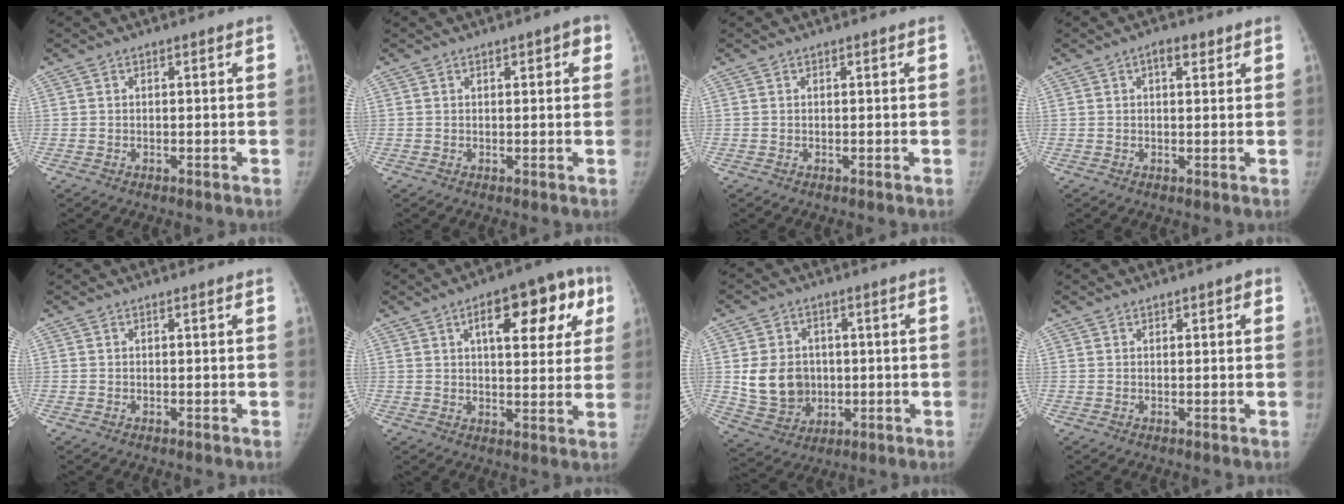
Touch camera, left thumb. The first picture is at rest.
{"total": 3.3, "force": [1.4, 1.4, 2.6], "torque": [-0.017, 0.000, 0.013]}
{"total": 0.0}
{"total": 3.2, "force": [1.6, 1.5, 2.4], "torque": [-0.025, -0.003, 0.021]}
{"total": 0.0}
{"total": 16.2, "force": [6.3, 7.0, 13.1], "torque": [-0.126, 0.007, 0.079]}
{"total": 11.3, "force": [0.2, 9.5, 6.0], "torque": [-0.071, -0.007, 0.020]}
{"total": 1.8, "force": [0.8, 1.0, 1.3], "torque": [-0.010, 0.001, 0.009]}